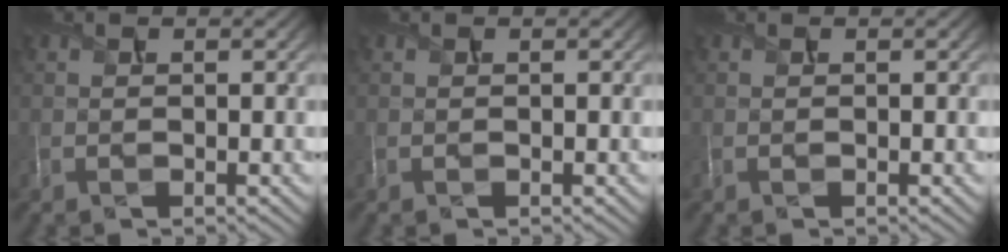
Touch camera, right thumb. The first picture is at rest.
{"total": 0.0}
{"total": 0.0}